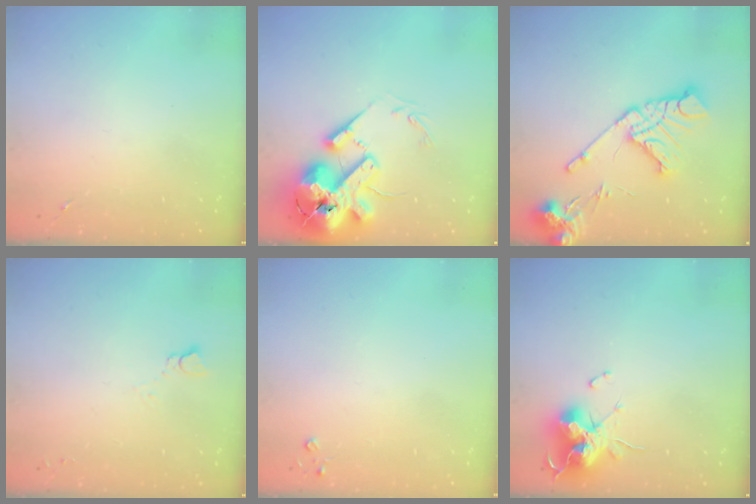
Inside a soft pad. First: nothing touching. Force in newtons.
{"total": 22.7, "press": 22.4, "slide": 3.8}
{"total": 18.0, "press": 17.8, "slide": 2.2}
{"total": 2.5, "press": 2.5, "slide": 0.1}
{"total": 2.3, "press": 2.3, "slide": 0.3}
{"total": 14.9, "press": 14.9, "slide": 0.9}